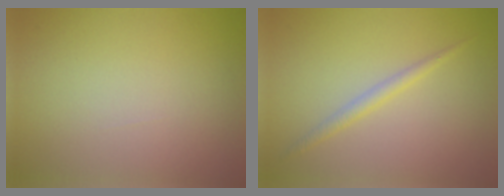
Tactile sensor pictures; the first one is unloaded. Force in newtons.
{"total": 1.4, "press": 1.4, "slide": 0.1}